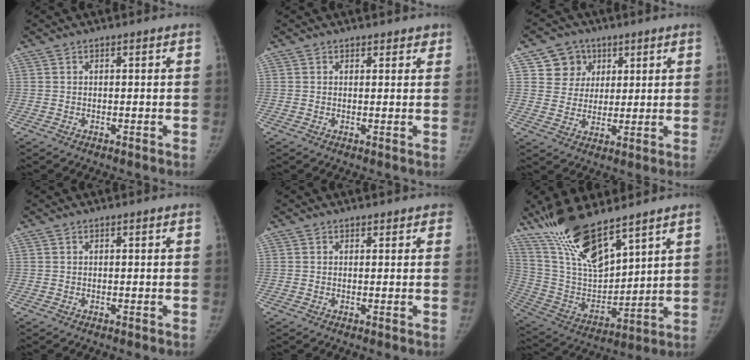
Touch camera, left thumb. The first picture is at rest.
{"total": 1.6, "force": [1.2, 0.9, 0.5], "torque": [0.011, -0.005, 0.010]}
{"total": 7.2, "force": [3.1, 6.5, 0.5], "torque": [0.032, -0.011, 0.053]}
{"total": 0.0}
{"total": 1.2, "force": [0.8, 0.8, 0.4], "torque": [0.011, -0.002, 0.004]}
{"total": 17.5, "force": [13.1, 4.9, 10.5], "torque": [-0.178, -0.062, 0.265]}